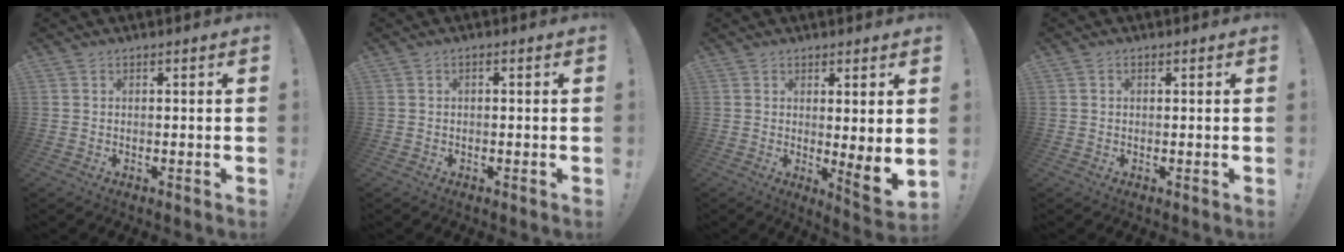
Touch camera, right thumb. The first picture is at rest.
{"total": 0.9, "force": [-0.7, 0.2, 0.6], "torque": [-0.018, 0.005, -0.010]}
{"total": 6.5, "force": [0.5, -0.3, 6.5], "torque": [-0.078, -0.031, 0.005]}
{"total": 0.6, "force": [0.2, 0.5, 0.2], "torque": [-0.004, 0.002, 0.004]}